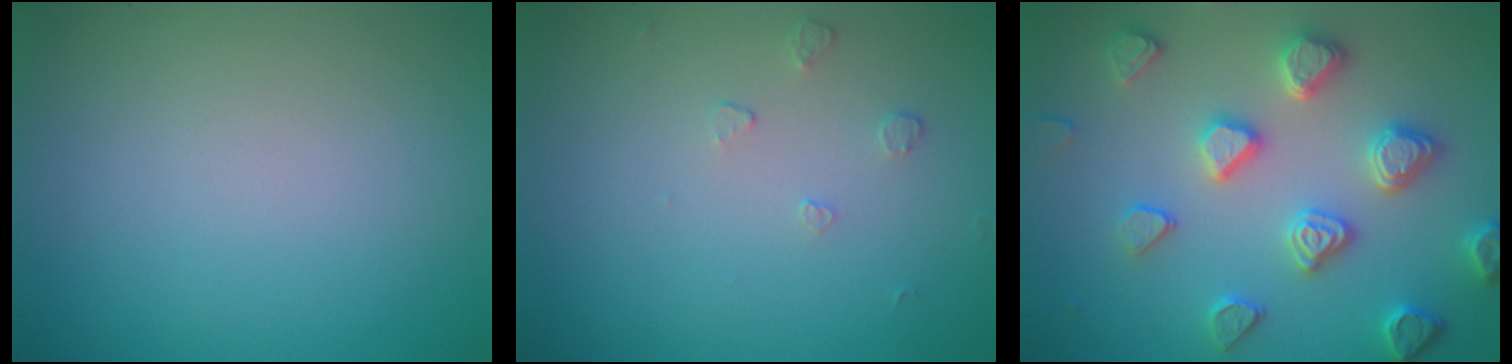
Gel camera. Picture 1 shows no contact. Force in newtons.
{"total": 0.6, "press": 0.4, "slide": 0.5}
{"total": 4.6, "press": 4.5, "slide": 0.9}